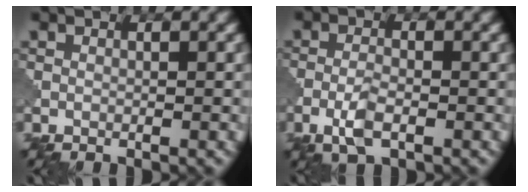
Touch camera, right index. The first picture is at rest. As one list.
[{"total": 2.7, "force": [-1.3, 1.0, 2.2], "torque": [-0.050, -0.001, -0.030]}]